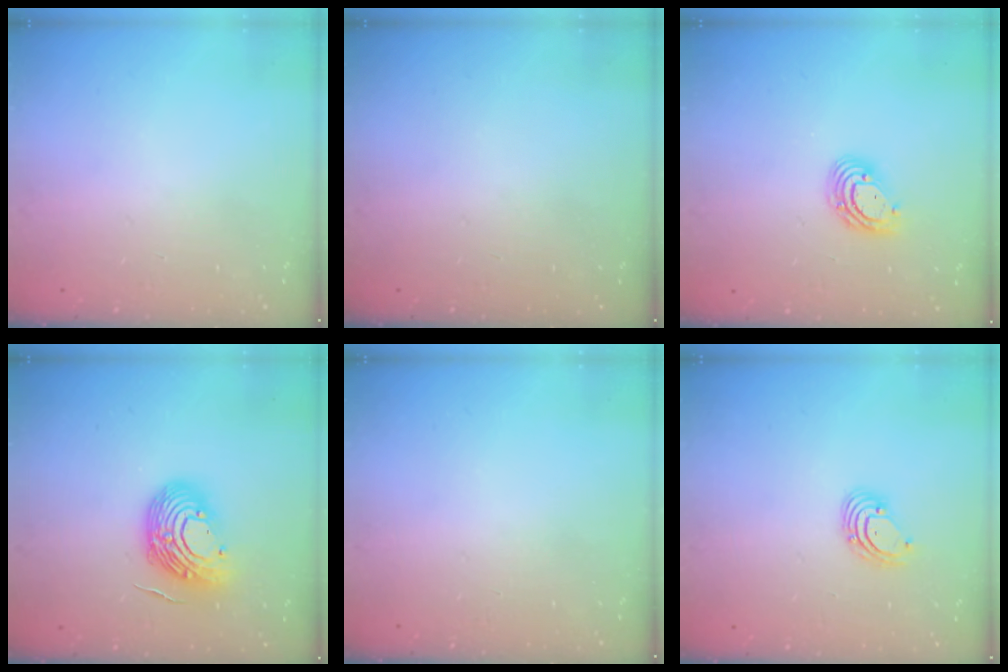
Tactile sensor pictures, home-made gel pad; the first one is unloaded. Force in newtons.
{"total": 0.0}
{"total": 8.0, "press": 7.8, "slide": 1.5}
{"total": 12.9, "press": 12.7, "slide": 2.1}
{"total": 0.0}
{"total": 2.6, "press": 2.6, "slide": 0.1}